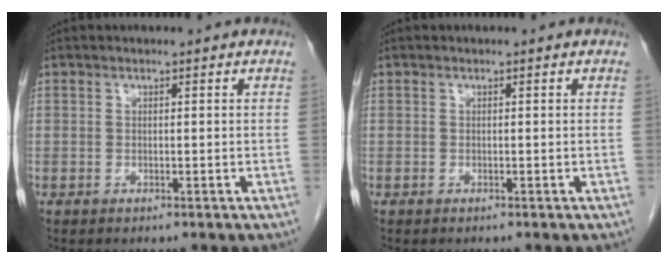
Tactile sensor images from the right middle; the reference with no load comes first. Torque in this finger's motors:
{"motor_torque": [-0.45, 0.07, 0.00, -0.01]}